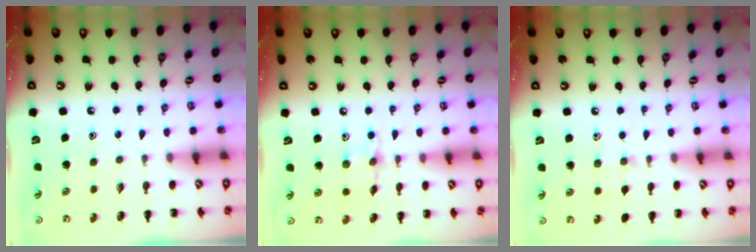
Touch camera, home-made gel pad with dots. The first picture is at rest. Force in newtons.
{"total": 6.1, "press": 6.0, "slide": 0.8}
{"total": 5.2, "press": 4.8, "slide": 1.8}